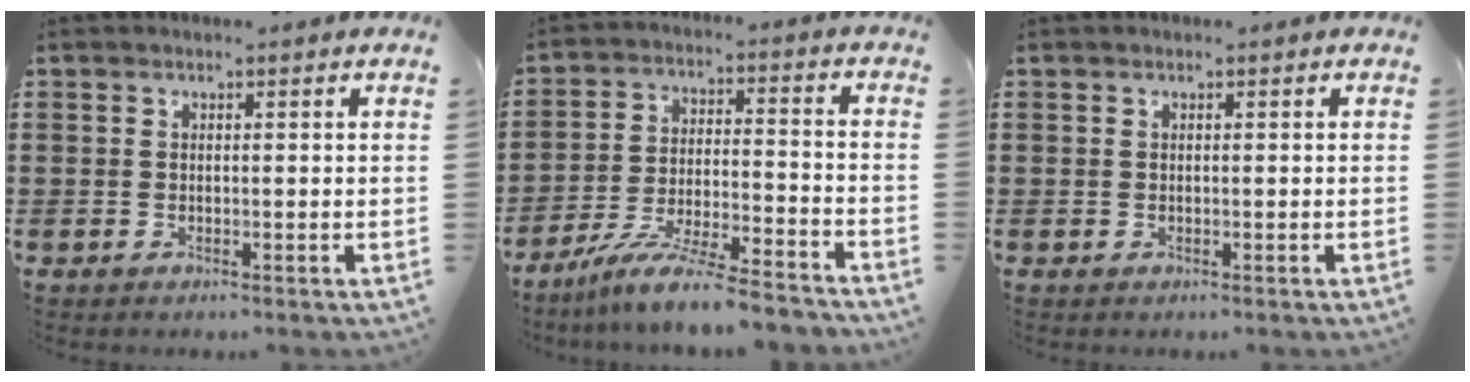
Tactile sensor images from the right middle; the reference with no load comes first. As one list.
[{"total": 9.3, "force": [-8.4, 0.1, 4.0], "torque": [-0.078, 0.004, -0.163]}, {"total": 0.0}]